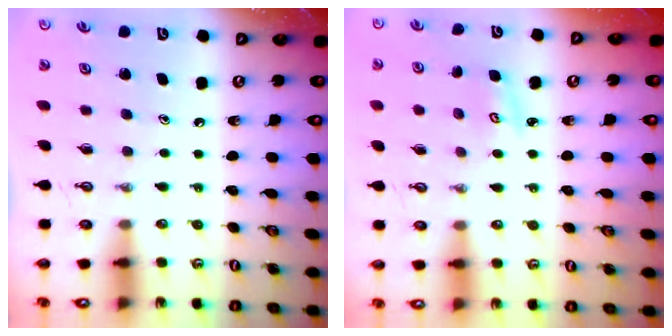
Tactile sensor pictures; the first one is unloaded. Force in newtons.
{"total": 2.8, "press": 2.8, "slide": 0.2}